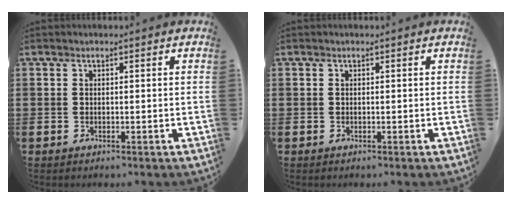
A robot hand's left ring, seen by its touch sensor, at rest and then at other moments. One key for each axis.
{"total": 0.0}